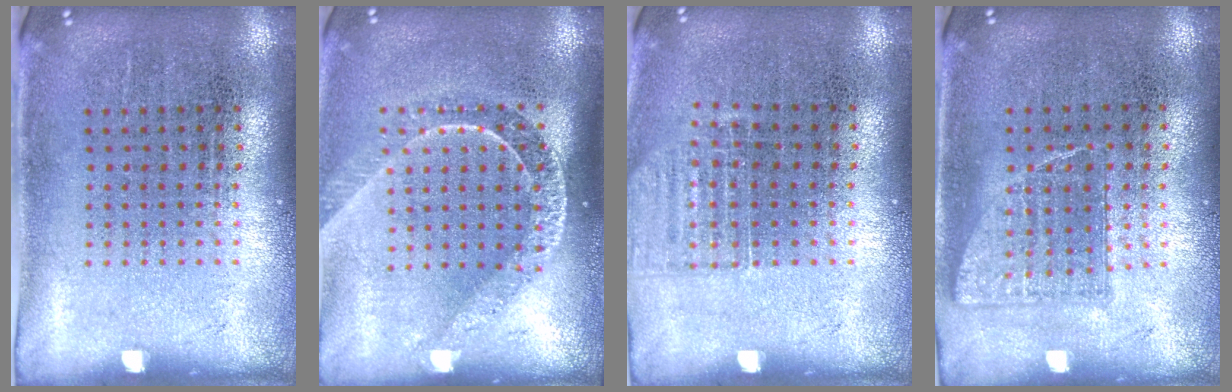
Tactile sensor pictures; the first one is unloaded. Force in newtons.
{"total": 1.8, "press": 1.5, "slide": 1.0}
{"total": 0.9, "press": 0.9, "slide": 0.1}
{"total": 0.7, "press": 0.6, "slide": 0.3}